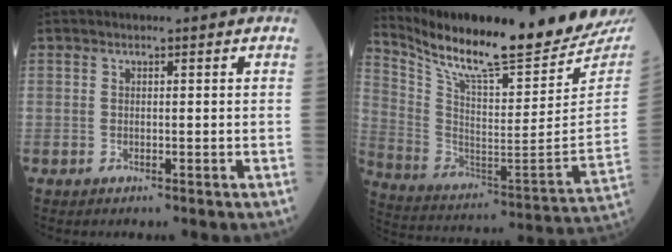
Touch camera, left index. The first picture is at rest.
{"total": 26.2, "force": [23.6, 1.6, 11.4], "torque": [-0.213, -0.090, 0.346]}